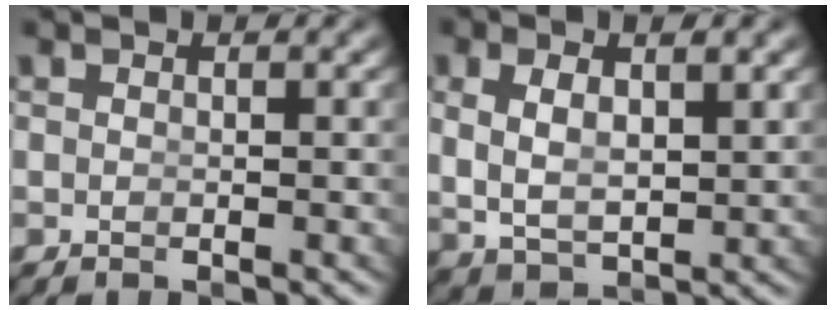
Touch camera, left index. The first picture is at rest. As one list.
[{"total": 5.7, "force": [0.6, 4.1, 3.9], "torque": [-0.087, -0.017, 0.025]}]